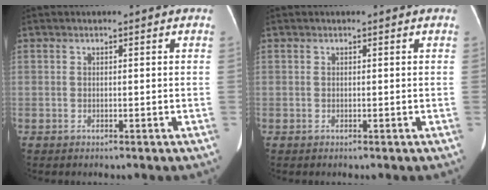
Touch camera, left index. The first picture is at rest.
{"total": 0.0}